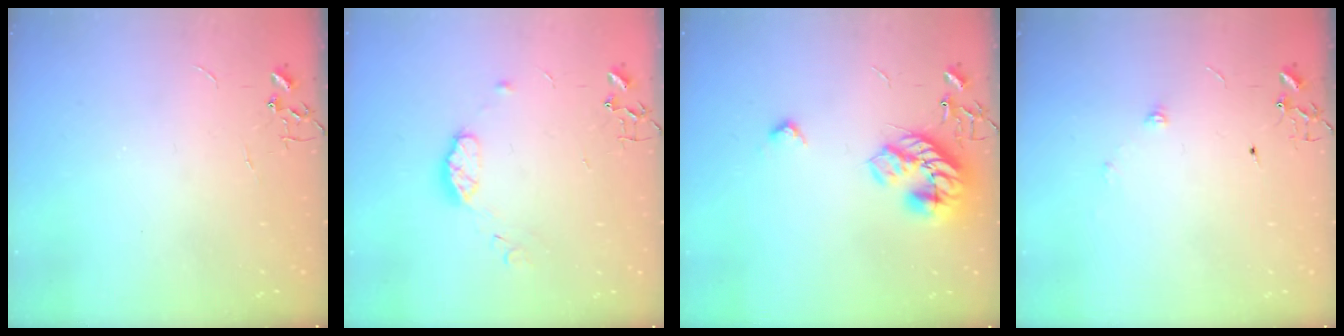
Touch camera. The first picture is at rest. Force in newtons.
{"total": 7.8, "press": 7.8, "slide": 0.6}
{"total": 16.4, "press": 16.4, "slide": 0.6}
{"total": 5.5, "press": 5.4, "slide": 0.9}